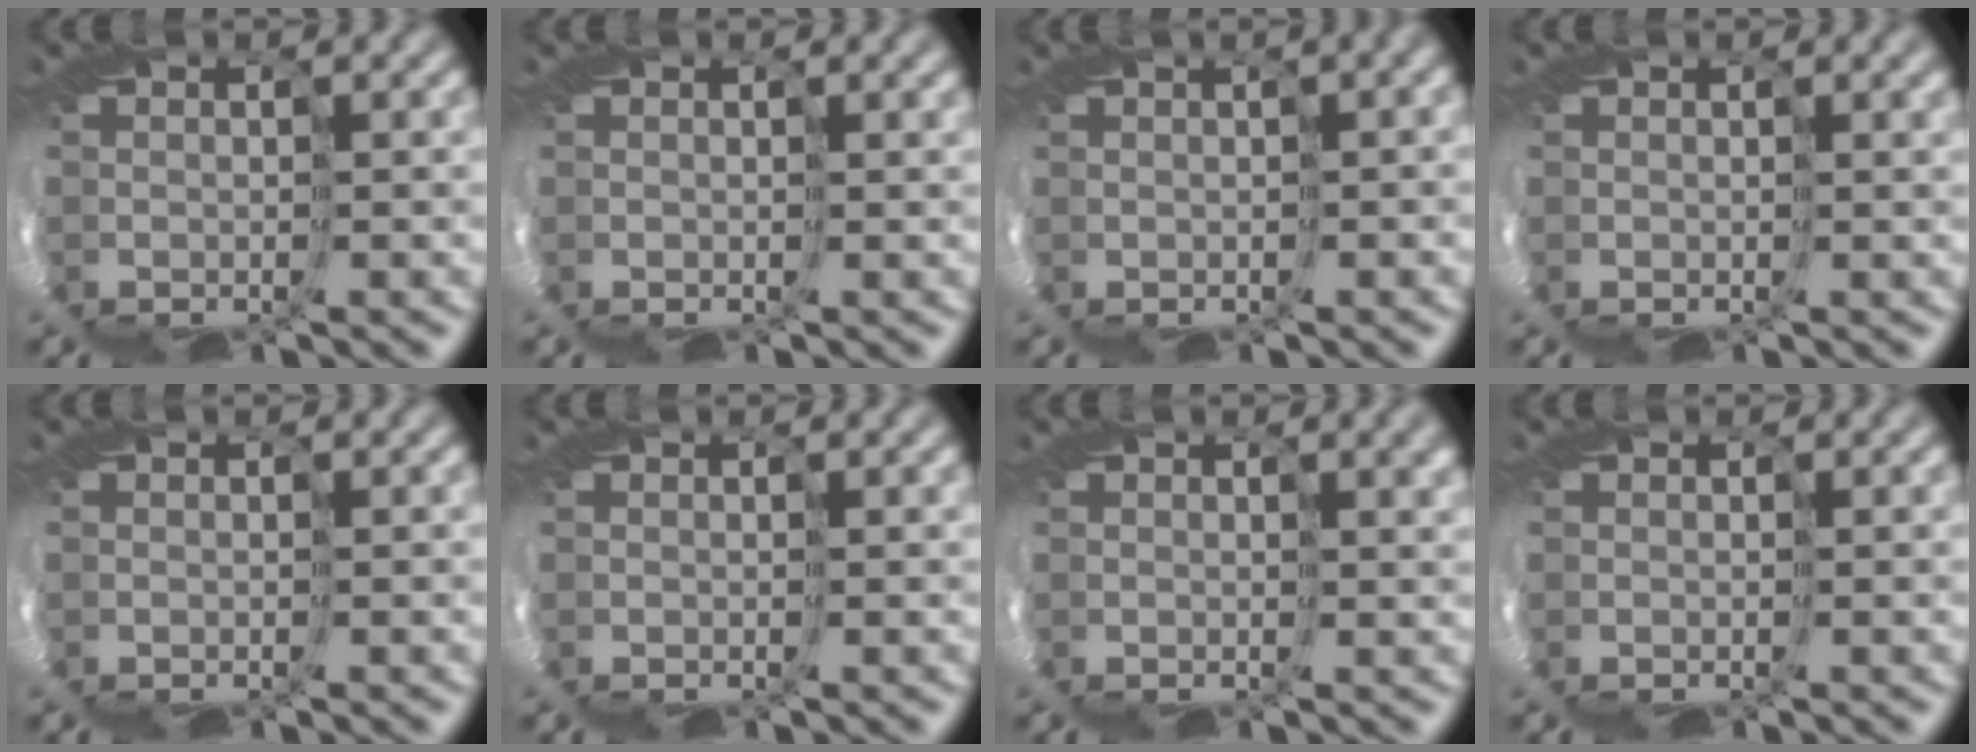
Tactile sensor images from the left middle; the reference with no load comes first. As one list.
[{"total": 1.2, "force": [1.0, -0.6, 0.2], "torque": [-0.004, 0.001, 0.014]}, {"total": 3.4, "force": [-0.1, 1.2, 3.2], "torque": [-0.047, 0.004, 0.012]}, {"total": 1.4, "force": [1.1, -0.4, 0.6], "torque": [-0.010, 0.003, 0.015]}, {"total": 0.0}, {"total": 0.8, "force": [0.7, -0.4, 0.1], "torque": [-0.002, 0.000, 0.010]}, {"total": 3.6, "force": [1.9, 1.1, 2.9], "torque": [-0.041, 0.008, 0.031]}, {"total": 0.5, "force": [0.5, -0.2, 0.0], "torque": [0.001, 0.002, 0.007]}]